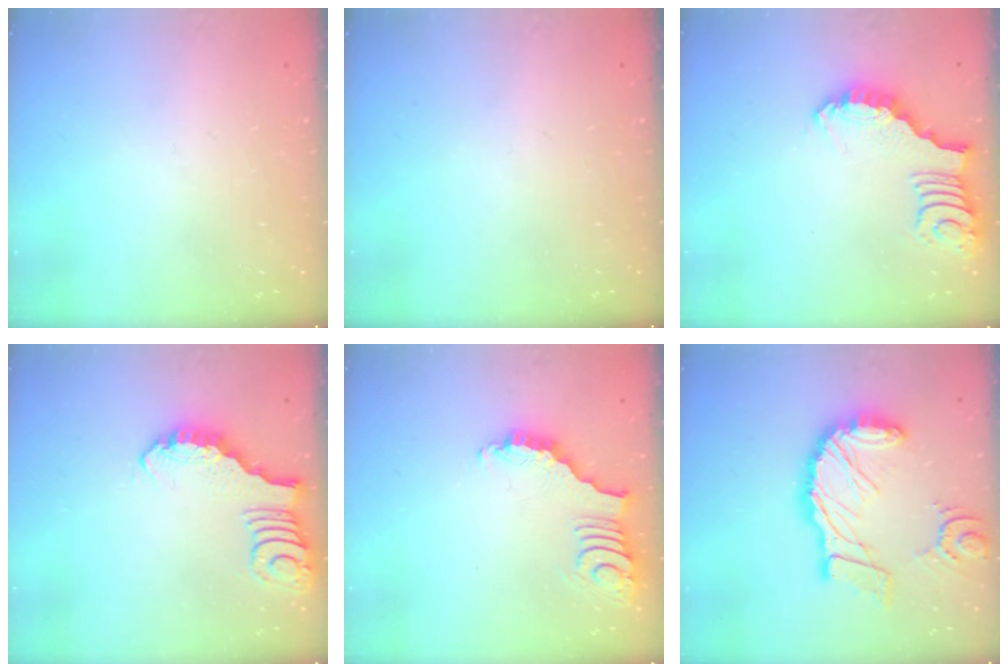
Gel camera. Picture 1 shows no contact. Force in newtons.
{"total": 0.0}
{"total": 2.9, "press": 2.9, "slide": 0.1}
{"total": 4.2, "press": 4.2, "slide": 0.3}
{"total": 3.8, "press": 3.7, "slide": 0.5}
{"total": 21.6, "press": 21.5, "slide": 2.6}